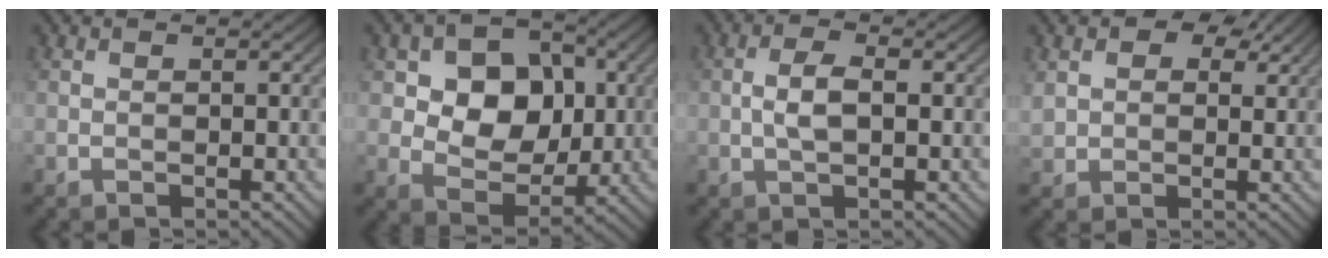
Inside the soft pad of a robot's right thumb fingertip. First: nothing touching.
{"total": 9.8, "force": [1.7, 7.3, 6.3], "torque": [-0.125, 0.001, 0.020]}
{"total": 3.4, "force": [-0.2, 1.4, 3.1], "torque": [-0.069, 0.005, -0.006]}
{"total": 7.0, "force": [3.6, 5.2, 3.1], "torque": [-0.101, 0.014, 0.062]}